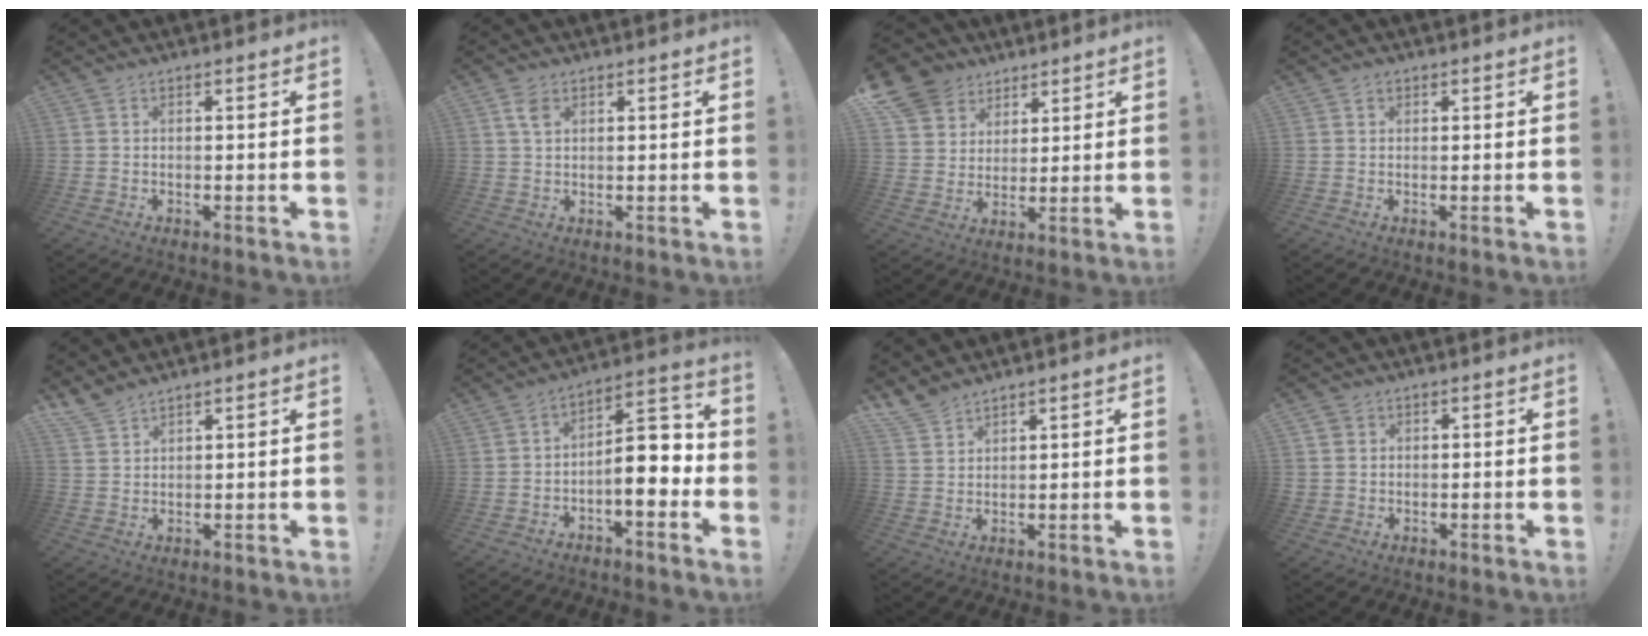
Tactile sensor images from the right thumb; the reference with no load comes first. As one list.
[{"total": 3.5, "force": [1.6, 2.0, 2.5], "torque": [-0.041, -0.001, 0.028]}, {"total": 10.7, "force": [6.3, 8.3, 2.2], "torque": [-0.040, -0.043, 0.128]}, {"total": 0.9, "force": [0.5, 0.8, 0.2], "torque": [-0.003, 0.002, 0.009]}, {"total": 4.5, "force": [4.1, 1.2, 1.6], "torque": [-0.034, -0.024, 0.079]}, {"total": 10.7, "force": [-3.6, 4.6, 8.9], "torque": [-0.119, 0.022, -0.062]}, {"total": 5.3, "force": [4.7, 1.8, 1.5], "torque": [-0.029, -0.030, 0.090]}, {"total": 3.0, "force": [1.3, 2.7, 0.6], "torque": [0.000, -0.004, 0.022]}]